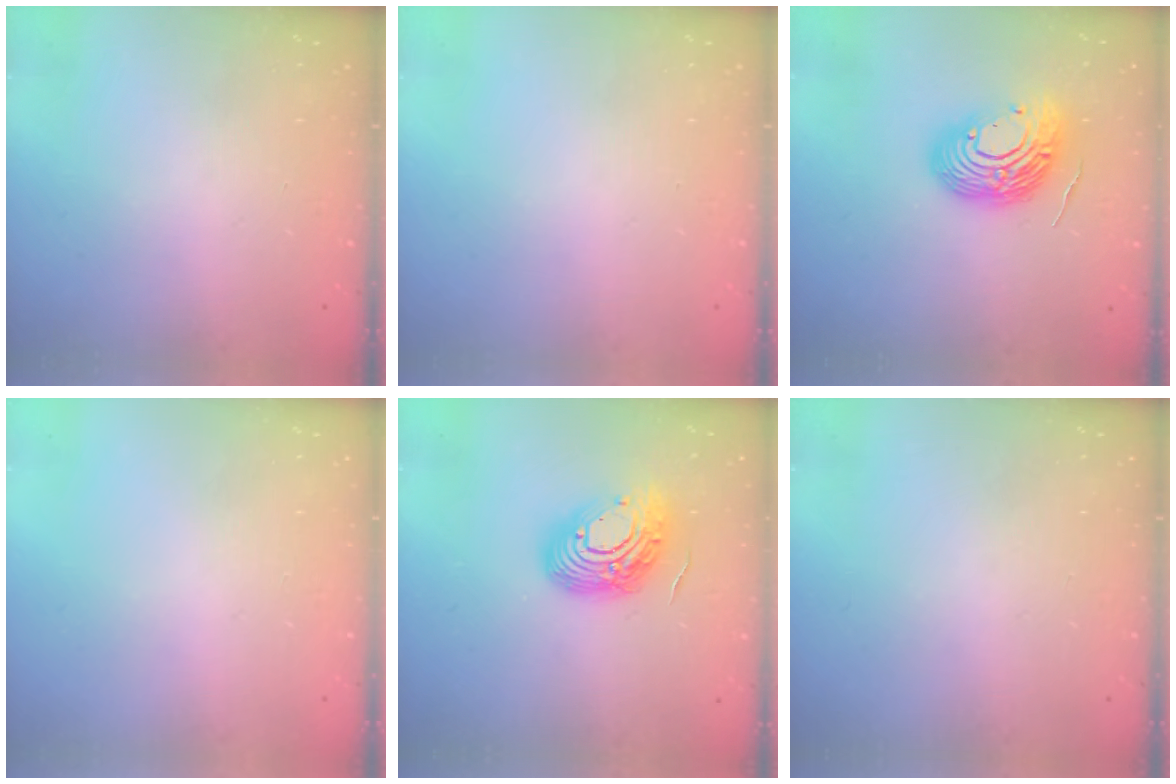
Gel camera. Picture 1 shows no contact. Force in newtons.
{"total": 0.0}
{"total": 13.7, "press": 13.6, "slide": 1.8}
{"total": 0.0}
{"total": 16.1, "press": 16.0, "slide": 1.1}
{"total": 0.0}